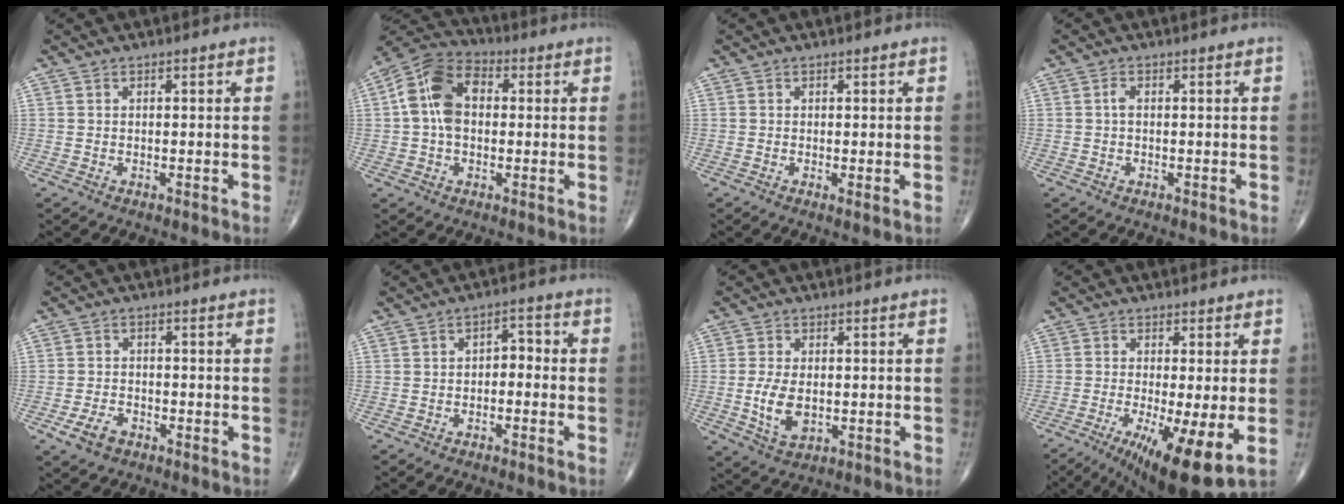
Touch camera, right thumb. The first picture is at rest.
{"total": 11.6, "force": [1.1, 7.5, 8.8], "torque": [-0.161, 0.031, 0.008]}
{"total": 0.9, "force": [0.0, 0.2, 0.8], "torque": [-0.018, -0.005, -0.003]}
{"total": 1.1, "force": [0.0, 0.5, 1.0], "torque": [-0.019, 0.001, -0.003]}
{"total": 4.3, "force": [-2.3, 2.7, 2.4], "torque": [-0.045, 0.010, -0.039]}
{"total": 3.4, "force": [-0.8, 2.2, 2.6], "torque": [-0.022, 0.025, -0.022]}
{"total": 6.5, "force": [-0.7, 3.8, 5.2], "torque": [-0.100, -0.011, -0.007]}
{"total": 13.0, "force": [-4.0, 2.9, 12.1], "torque": [-0.189, -0.025, -0.055]}